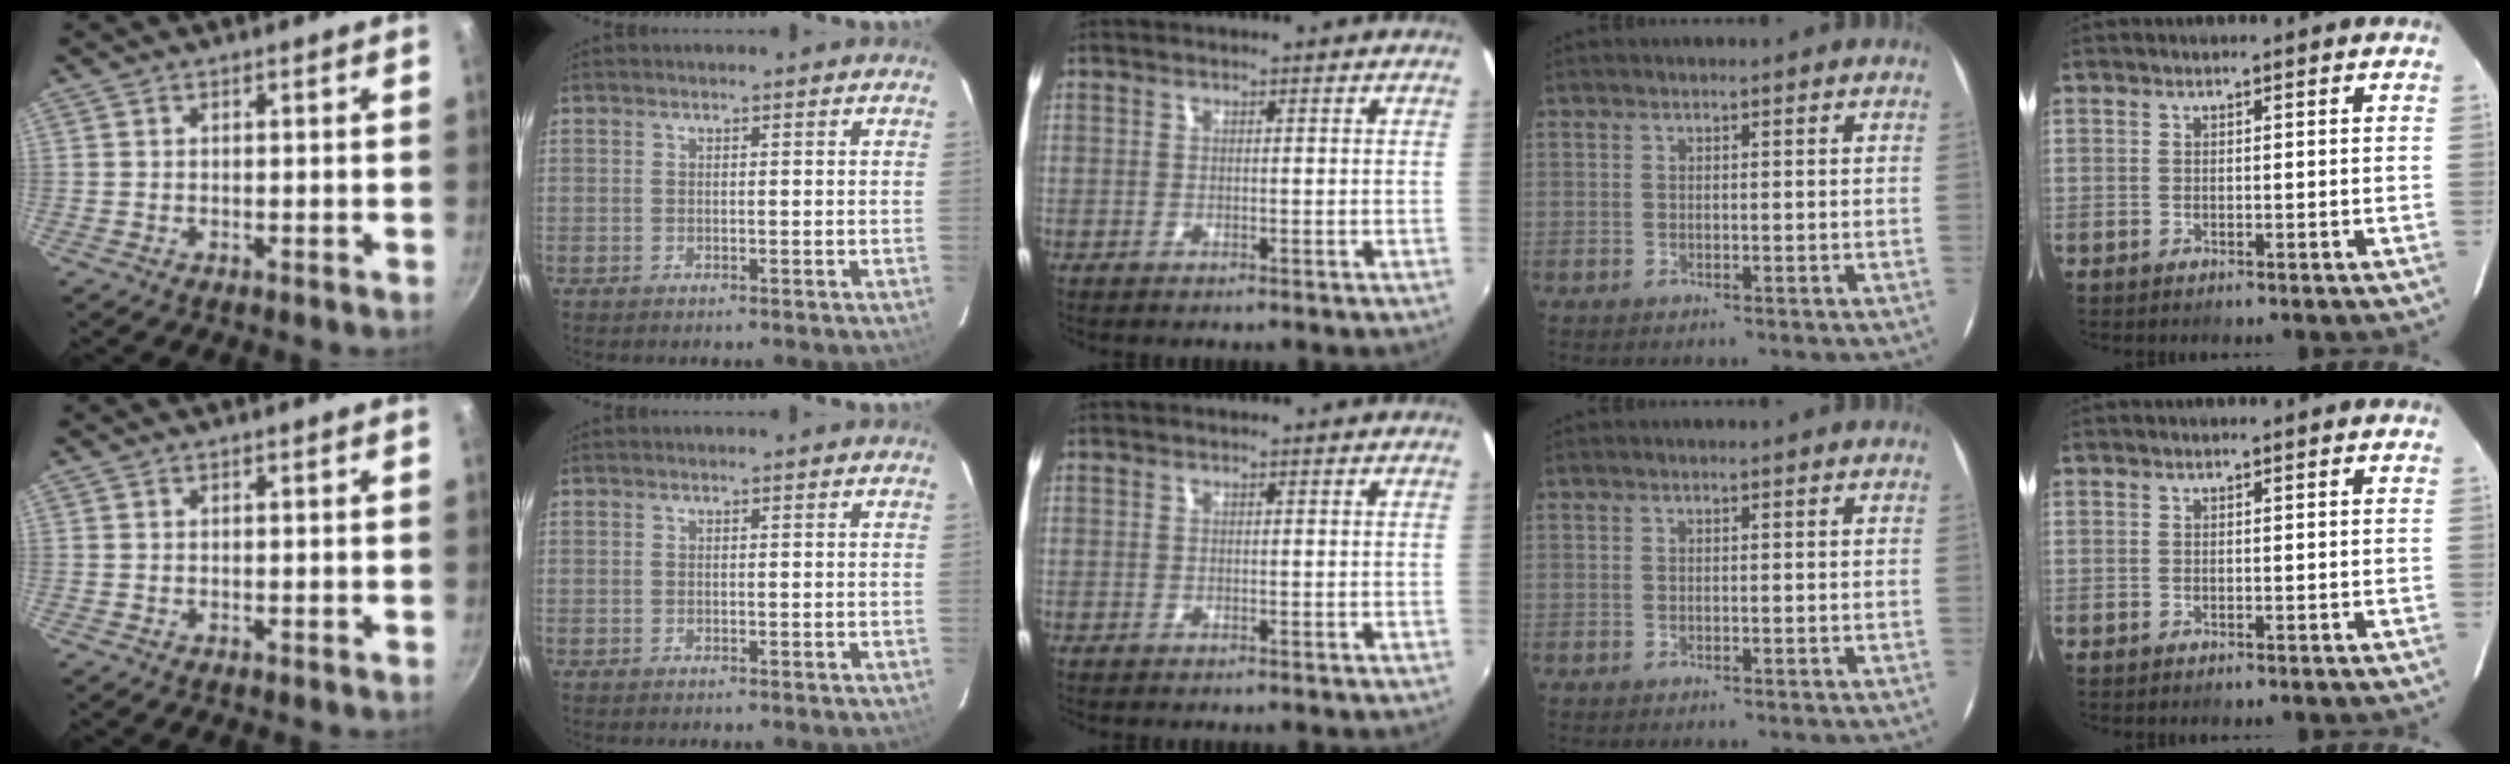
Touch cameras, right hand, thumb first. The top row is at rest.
{}